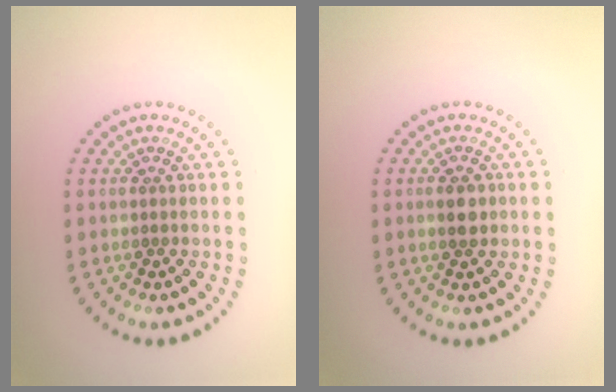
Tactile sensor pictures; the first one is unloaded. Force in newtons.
{"total": 2.2, "press": 2.2, "slide": 0.0}